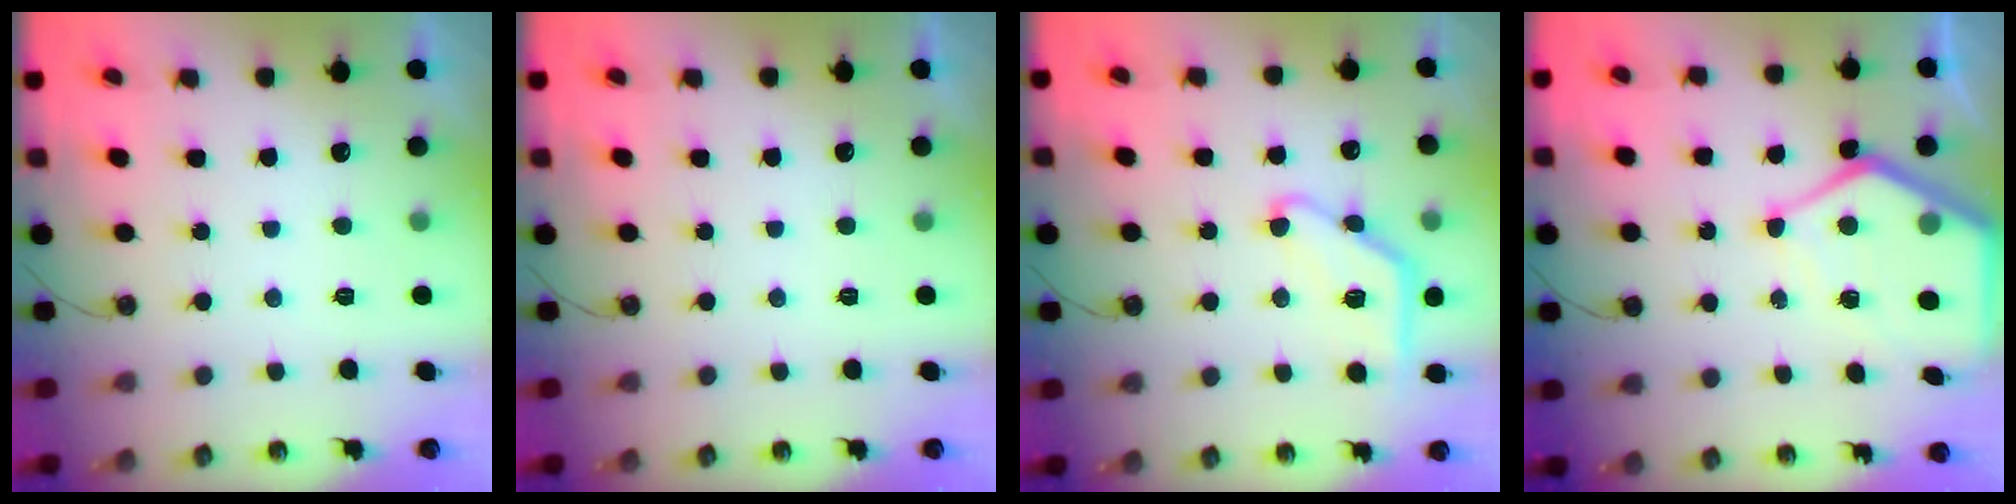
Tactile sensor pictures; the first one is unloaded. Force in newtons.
{"total": 0.0}
{"total": 11.7, "press": 11.7, "slide": 0.7}
{"total": 10.9, "press": 10.9, "slide": 0.7}